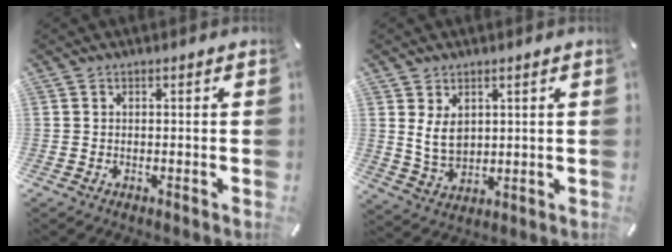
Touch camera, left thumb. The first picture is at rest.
{"total": 6.5, "force": [2.4, 4.8, 3.6], "torque": [-0.076, -0.010, 0.042]}